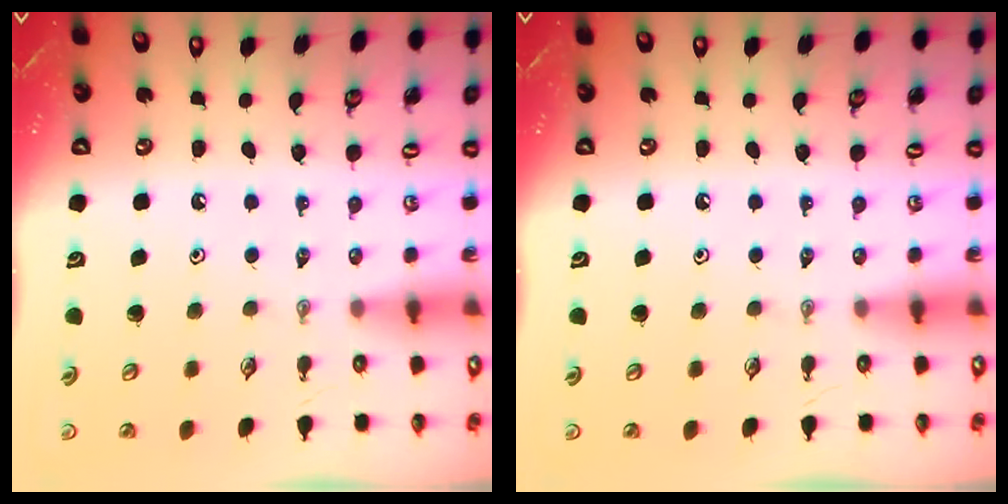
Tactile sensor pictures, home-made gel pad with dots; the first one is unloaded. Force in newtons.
{"total": 0.0}